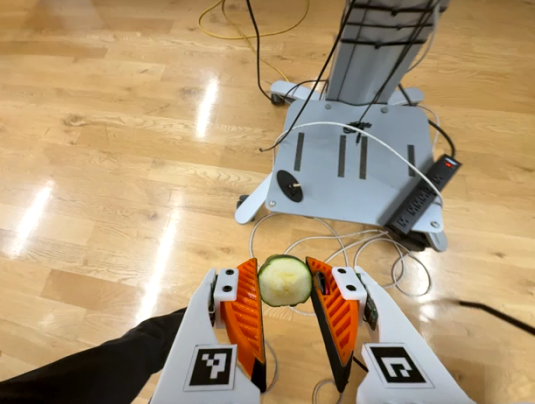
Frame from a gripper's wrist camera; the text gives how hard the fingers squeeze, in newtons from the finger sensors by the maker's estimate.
{"total": 7.2, "left": 7.0, "right": 7.4}